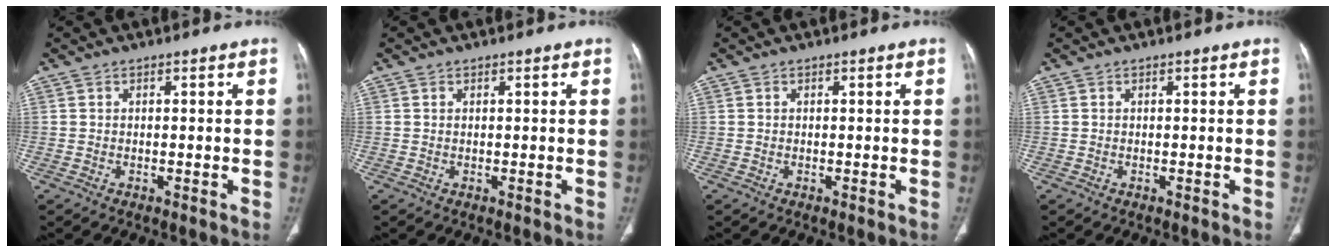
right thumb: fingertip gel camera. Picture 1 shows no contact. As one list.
[{"total": 0.0}, {"total": 0.0}, {"total": 0.0}]